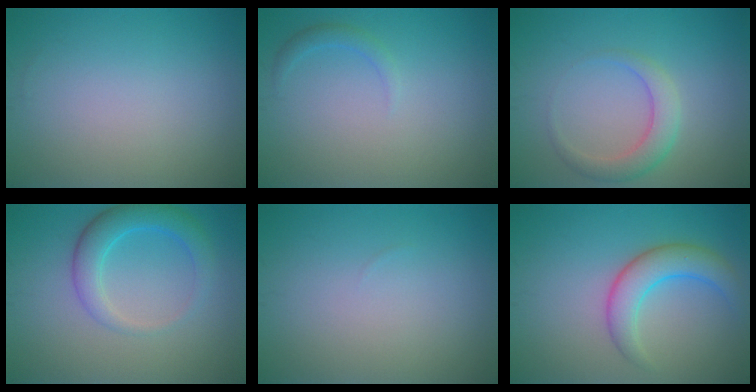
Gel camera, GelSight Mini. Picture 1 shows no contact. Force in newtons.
{"total": 1.1, "press": 1.1, "slide": 0.0}
{"total": 2.9, "press": 2.9, "slide": 0.1}
{"total": 3.8, "press": 3.8, "slide": 0.1}
{"total": 0.0}
{"total": 4.3, "press": 4.3, "slide": 0.1}